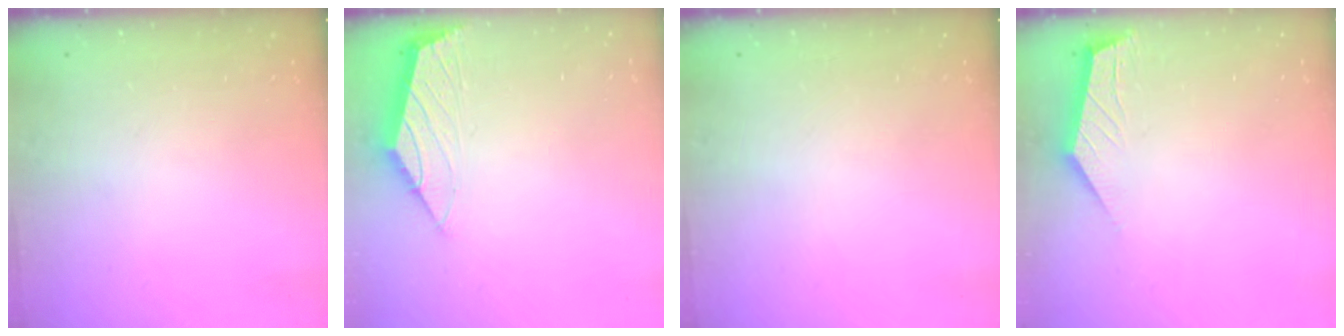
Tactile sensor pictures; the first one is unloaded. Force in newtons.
{"total": 0.0}
{"total": 0.0}
{"total": 2.8, "press": 2.8, "slide": 0.4}